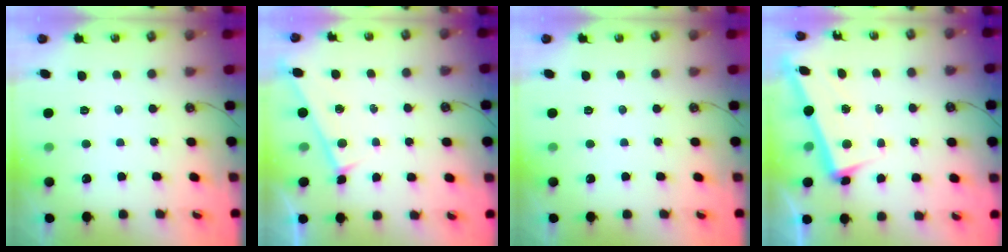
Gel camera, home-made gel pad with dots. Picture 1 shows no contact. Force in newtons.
{"total": 2.8, "press": 2.8, "slide": 0.1}
{"total": 0.0}
{"total": 3.3, "press": 3.1, "slide": 1.2}